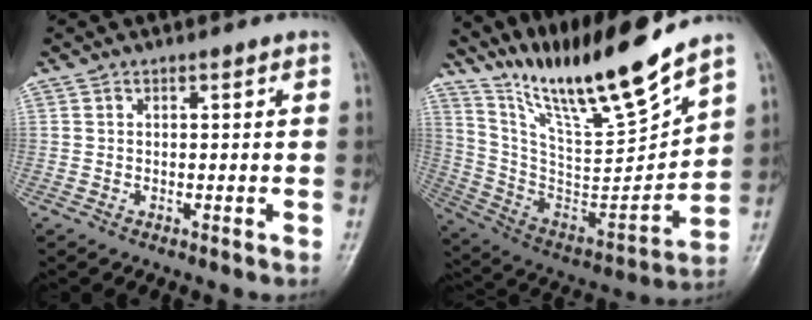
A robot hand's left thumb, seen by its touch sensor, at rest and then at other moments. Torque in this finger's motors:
{"motor_torque": [0.25, -0.42, 1.36, -1.41, 0.21]}